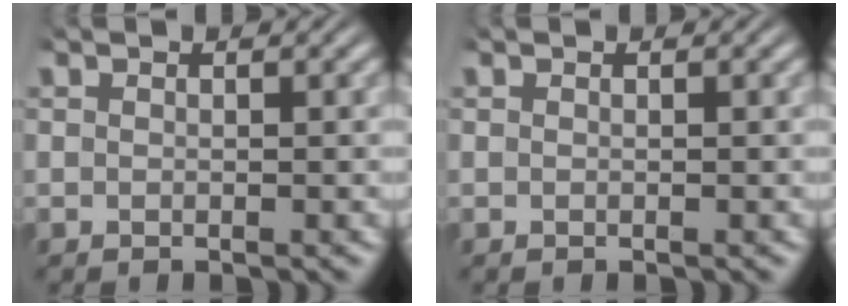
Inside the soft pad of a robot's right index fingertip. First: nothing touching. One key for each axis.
{"total": 0.0}